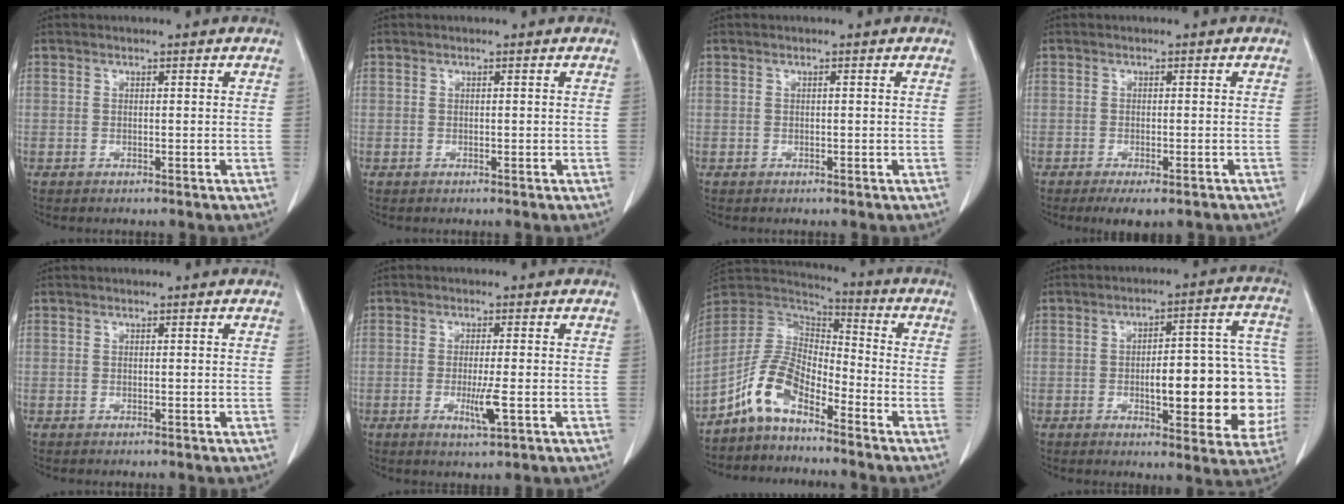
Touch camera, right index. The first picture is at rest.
{"total": 0.0}
{"total": 0.0}
{"total": 5.4, "force": [-4.0, 1.5, 3.2], "torque": [-0.037, -0.009, -0.056]}
{"total": 0.0}
{"total": 3.9, "force": [-1.1, 0.1, 3.8], "torque": [-0.071, -0.009, -0.018]}
{"total": 9.4, "force": [-6.1, 4.0, 5.9], "torque": [-0.139, 0.023, -0.126]}
{"total": 18.3, "force": [-2.6, 5.4, 17.2], "torque": [-0.163, 0.041, -0.019]}